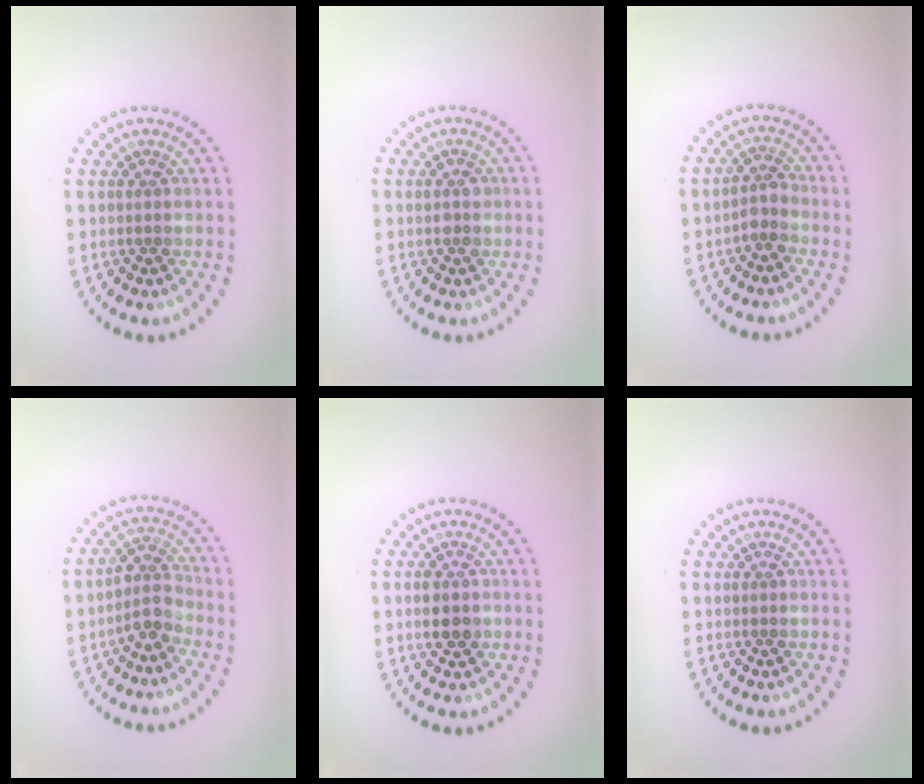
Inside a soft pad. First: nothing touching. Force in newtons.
{"total": 1.3, "press": 1.2, "slide": 0.3}
{"total": 1.9, "press": 1.5, "slide": 1.2}
{"total": 2.7, "press": 2.2, "slide": 1.6}
{"total": 2.4, "press": 2.4, "slide": 0.2}
{"total": 0.0}